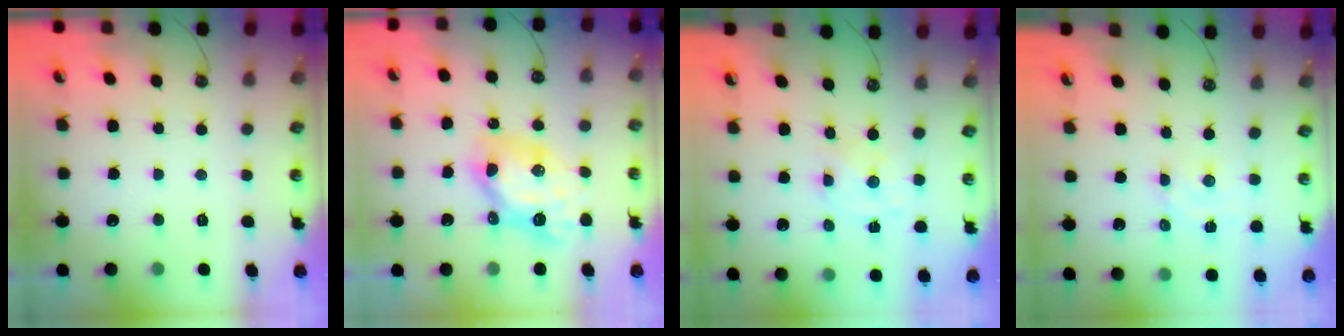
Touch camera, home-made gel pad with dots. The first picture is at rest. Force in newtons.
{"total": 10.4, "press": 10.4, "slide": 0.8}
{"total": 2.8, "press": 2.7, "slide": 0.7}
{"total": 2.9, "press": 2.9, "slide": 0.6}